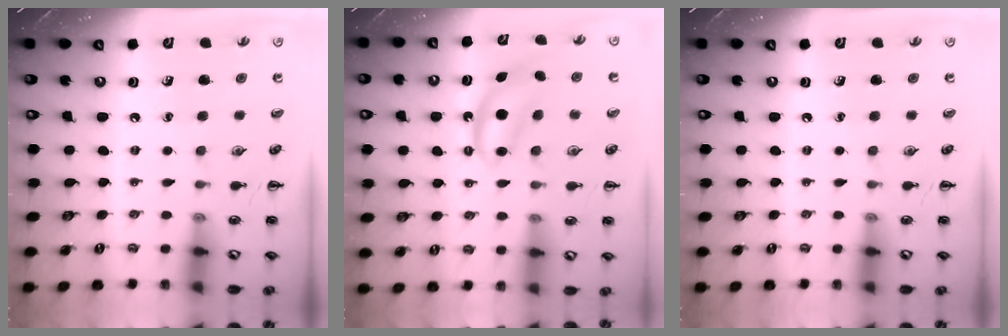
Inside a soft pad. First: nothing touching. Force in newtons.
{"total": 6.1, "press": 6.0, "slide": 1.1}
{"total": 0.0}